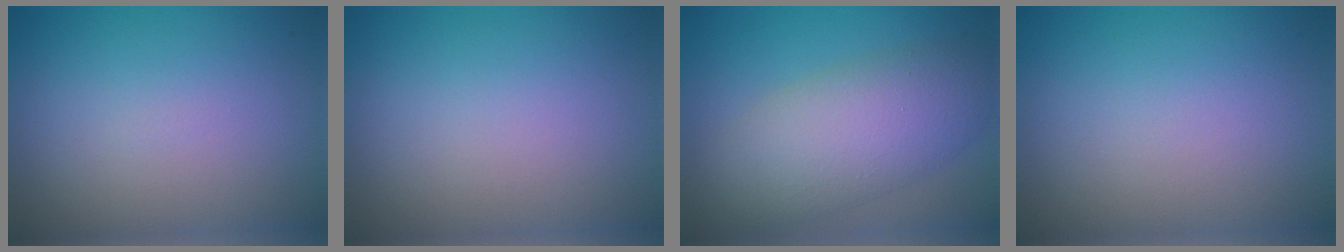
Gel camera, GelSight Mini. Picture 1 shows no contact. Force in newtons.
{"total": 0.0}
{"total": 7.0, "press": 7.0, "slide": 0.3}
{"total": 0.0}